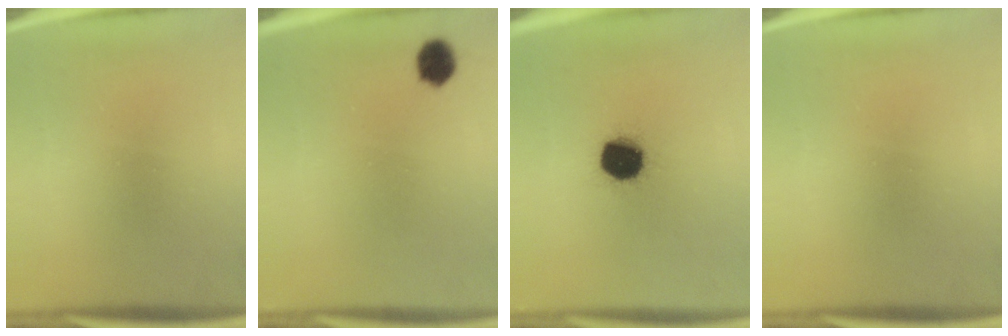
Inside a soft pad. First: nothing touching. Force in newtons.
{"total": 3.8}
{"total": 13.0}
{"total": 0.0}